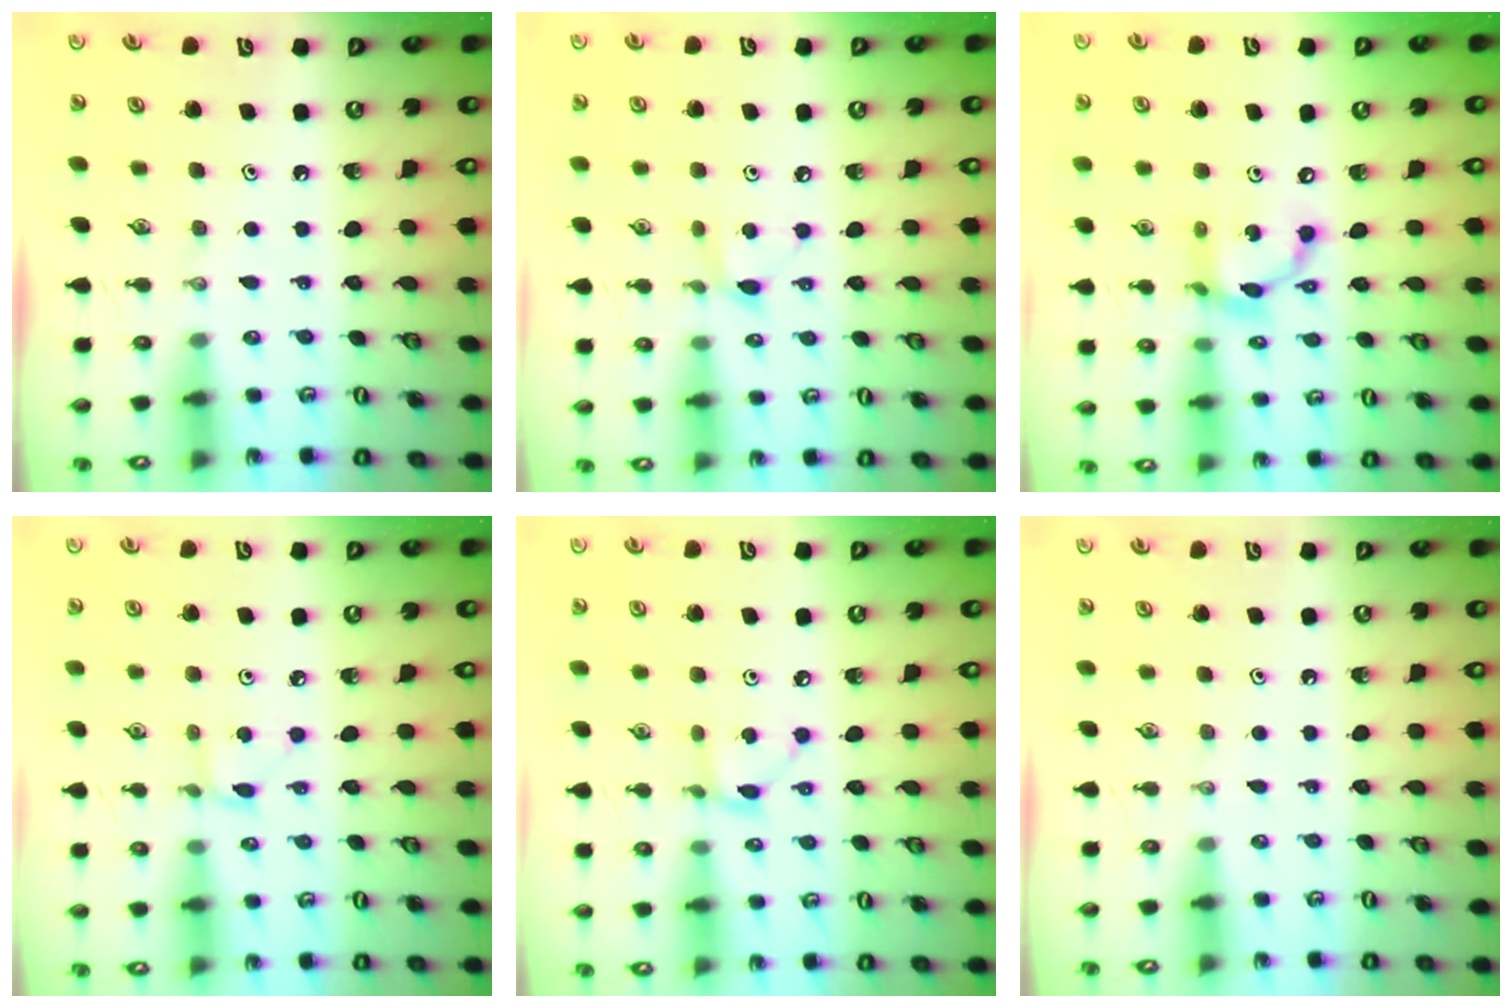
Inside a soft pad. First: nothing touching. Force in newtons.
{"total": 6.4, "press": 6.4, "slide": 0.4}
{"total": 12.0, "press": 12.0, "slide": 0.9}
{"total": 2.4, "press": 2.3, "slide": 0.3}
{"total": 5.2, "press": 5.2, "slide": 0.2}
{"total": 0.0}